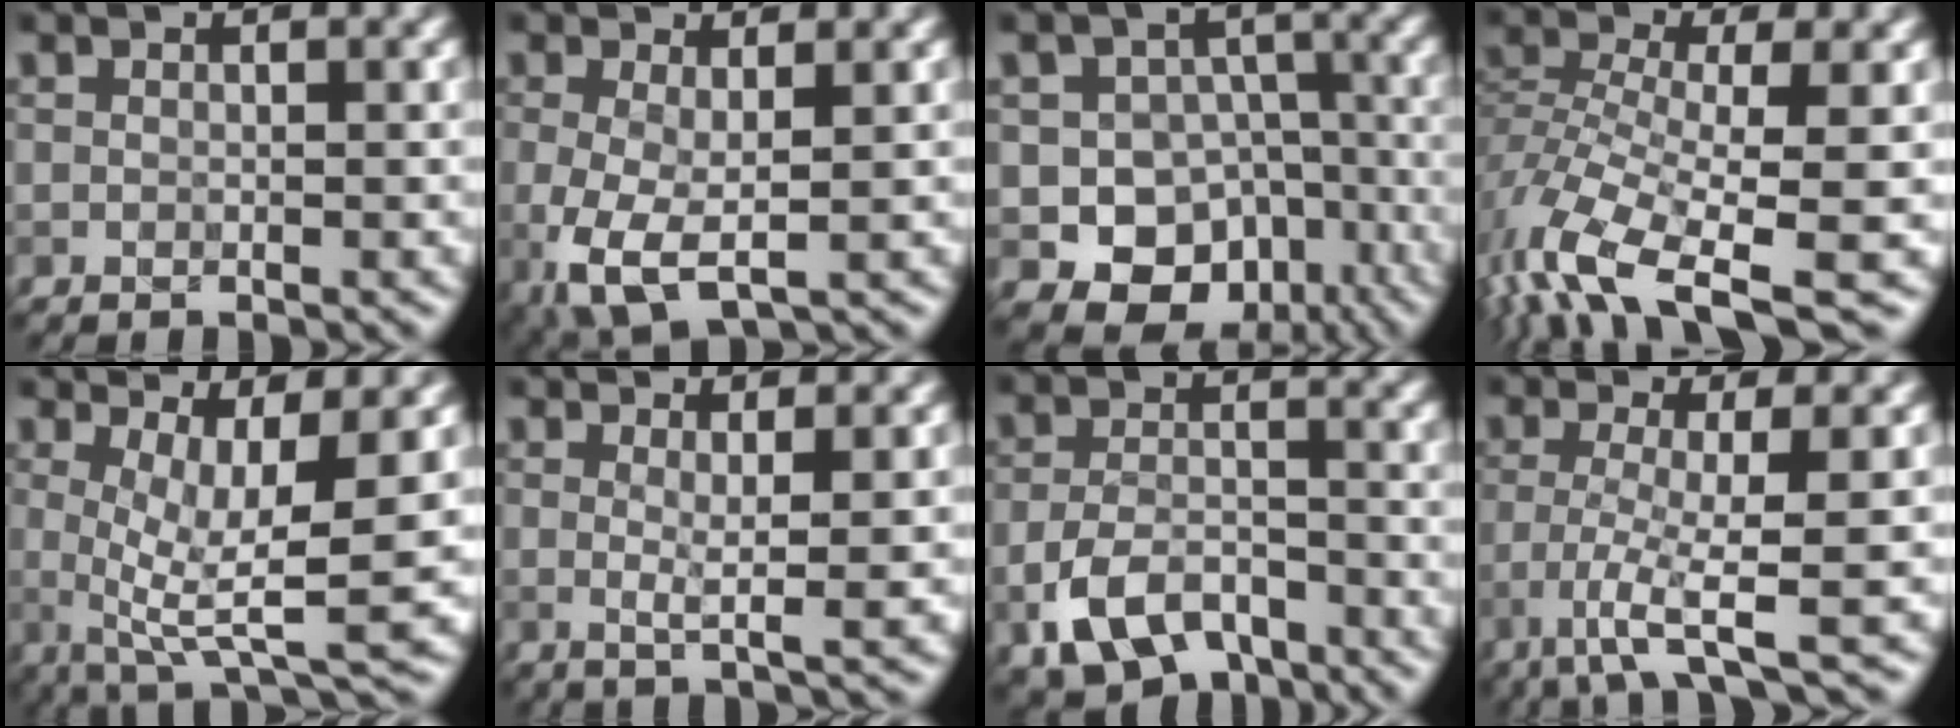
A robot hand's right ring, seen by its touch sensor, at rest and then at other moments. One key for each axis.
{"total": 4.6, "fx": -0.8, "fy": 2.0, "fz": 4.1, "tx": -0.107, "ty": -0.016, "tz": -0.013}
{"total": 11.5, "fx": -4.7, "fy": 9.6, "fz": 4.1, "tx": -0.047, "ty": 0.000, "tz": -0.081}
{"total": 9.9, "fx": -5.3, "fy": 3.7, "fz": 7.5, "tx": -0.159, "ty": -0.011, "tz": -0.104}
{"total": 7.3, "fx": 0.6, "fy": 1.9, "fz": 7.1, "tx": -0.115, "ty": -0.006, "tz": 0.011}
{"total": 2.5, "fx": 0.9, "fy": 0.4, "fz": 2.4, "tx": -0.040, "ty": -0.009, "tz": 0.014}
{"total": 6.2, "fx": -3.7, "fy": 3.3, "fz": 3.6, "tx": -0.069, "ty": -0.001, "tz": -0.073}
{"total": 4.7, "fx": -1.8, "fy": 0.4, "fz": 4.3, "tx": -0.082, "ty": -0.007, "tz": -0.045}